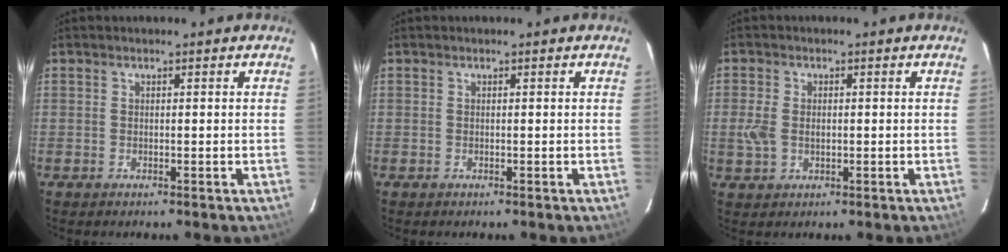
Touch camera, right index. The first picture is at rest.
{"total": 0.0}
{"total": 4.2, "force": [-0.1, 3.0, 2.9], "torque": [-0.067, 0.003, 0.001]}